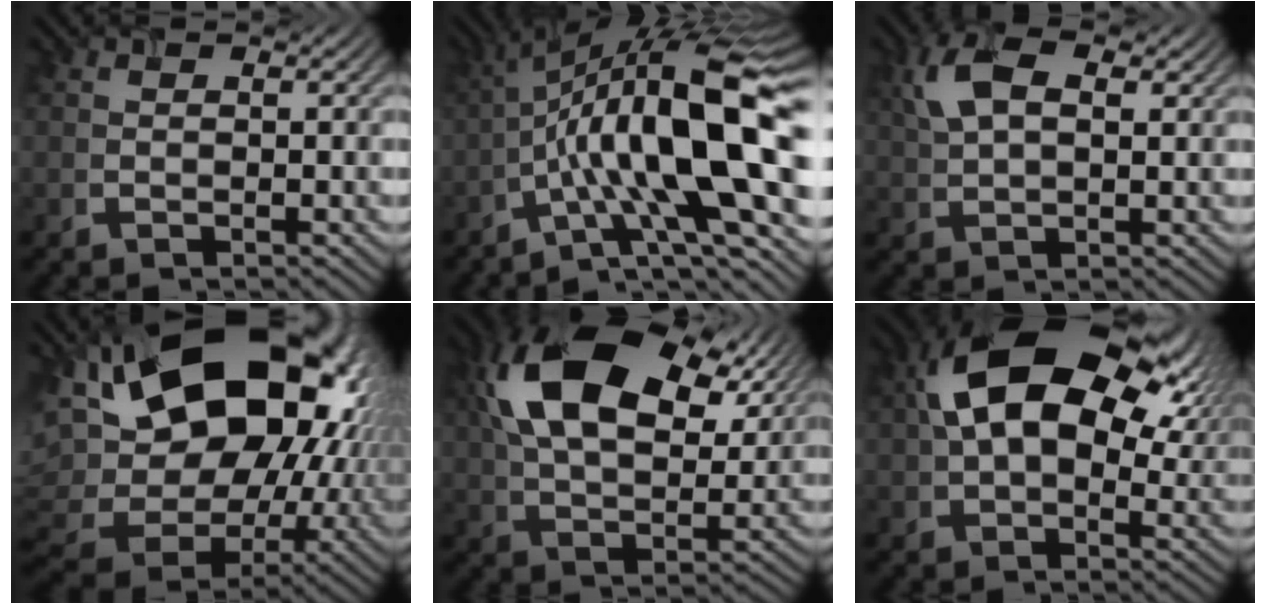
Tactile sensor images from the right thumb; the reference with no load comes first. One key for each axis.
{"total": 18.9, "fx": -2.2, "fy": 5.5, "fz": 18.0, "tx": -0.297, "ty": 0.017, "tz": -0.045}
{"total": 6.9, "fx": 2.6, "fy": 3.5, "fz": 5.4, "tx": -0.127, "ty": 0.010, "tz": 0.048}
{"total": 24.3, "fx": 5.4, "fy": 16.1, "fz": 17.3, "tx": -0.361, "ty": 0.001, "tz": 0.116}
{"total": 18.0, "fx": 7.3, "fy": 10.1, "fz": 13.0, "tx": -0.274, "ty": 0.026, "tz": 0.128}
{"total": 18.2, "fx": 5.8, "fy": 10.8, "fz": 13.5, "tx": -0.247, "ty": 0.018, "tz": 0.098}